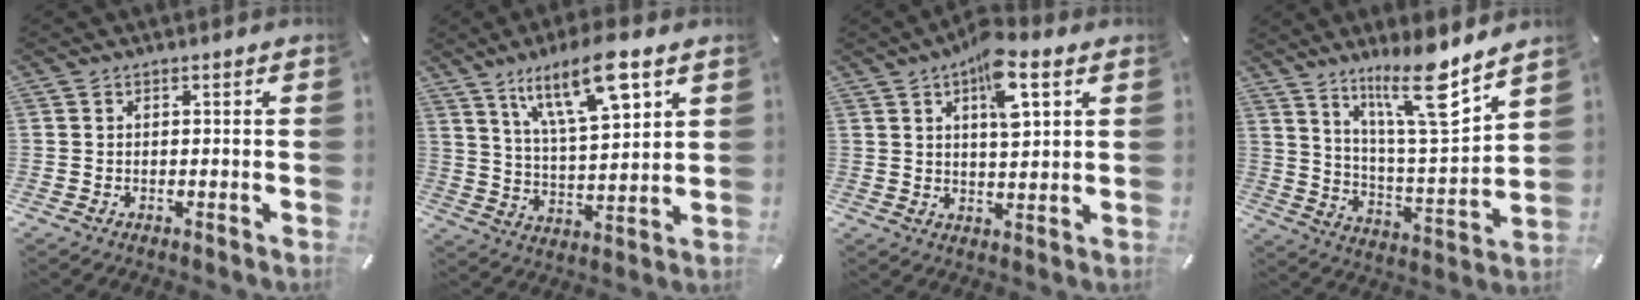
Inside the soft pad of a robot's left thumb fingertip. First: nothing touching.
{"total": 15.9, "force": [9.5, 5.3, 11.6], "torque": [-0.201, -0.033, 0.158]}
{"total": 9.9, "force": [4.7, 3.8, 7.8], "torque": [-0.112, -0.015, 0.075]}
{"total": 15.8, "force": [11.8, 2.9, 10.2], "torque": [-0.182, -0.072, 0.193]}